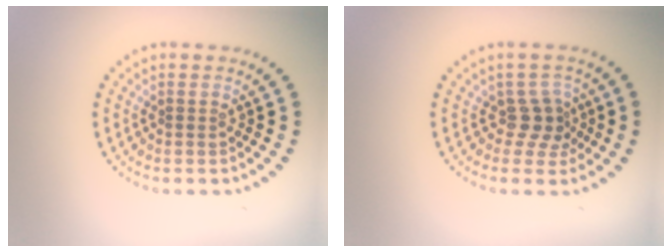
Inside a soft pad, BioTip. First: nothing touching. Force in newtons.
{"total": 2.2, "press": 1.7, "slide": 1.4}